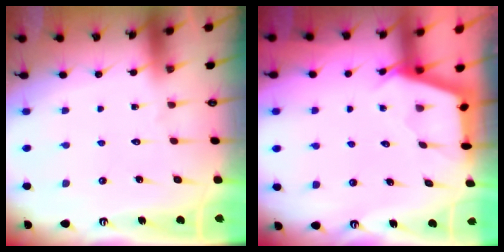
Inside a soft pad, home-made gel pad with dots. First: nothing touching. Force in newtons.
{"total": 2.5, "press": 2.5, "slide": 0.3}